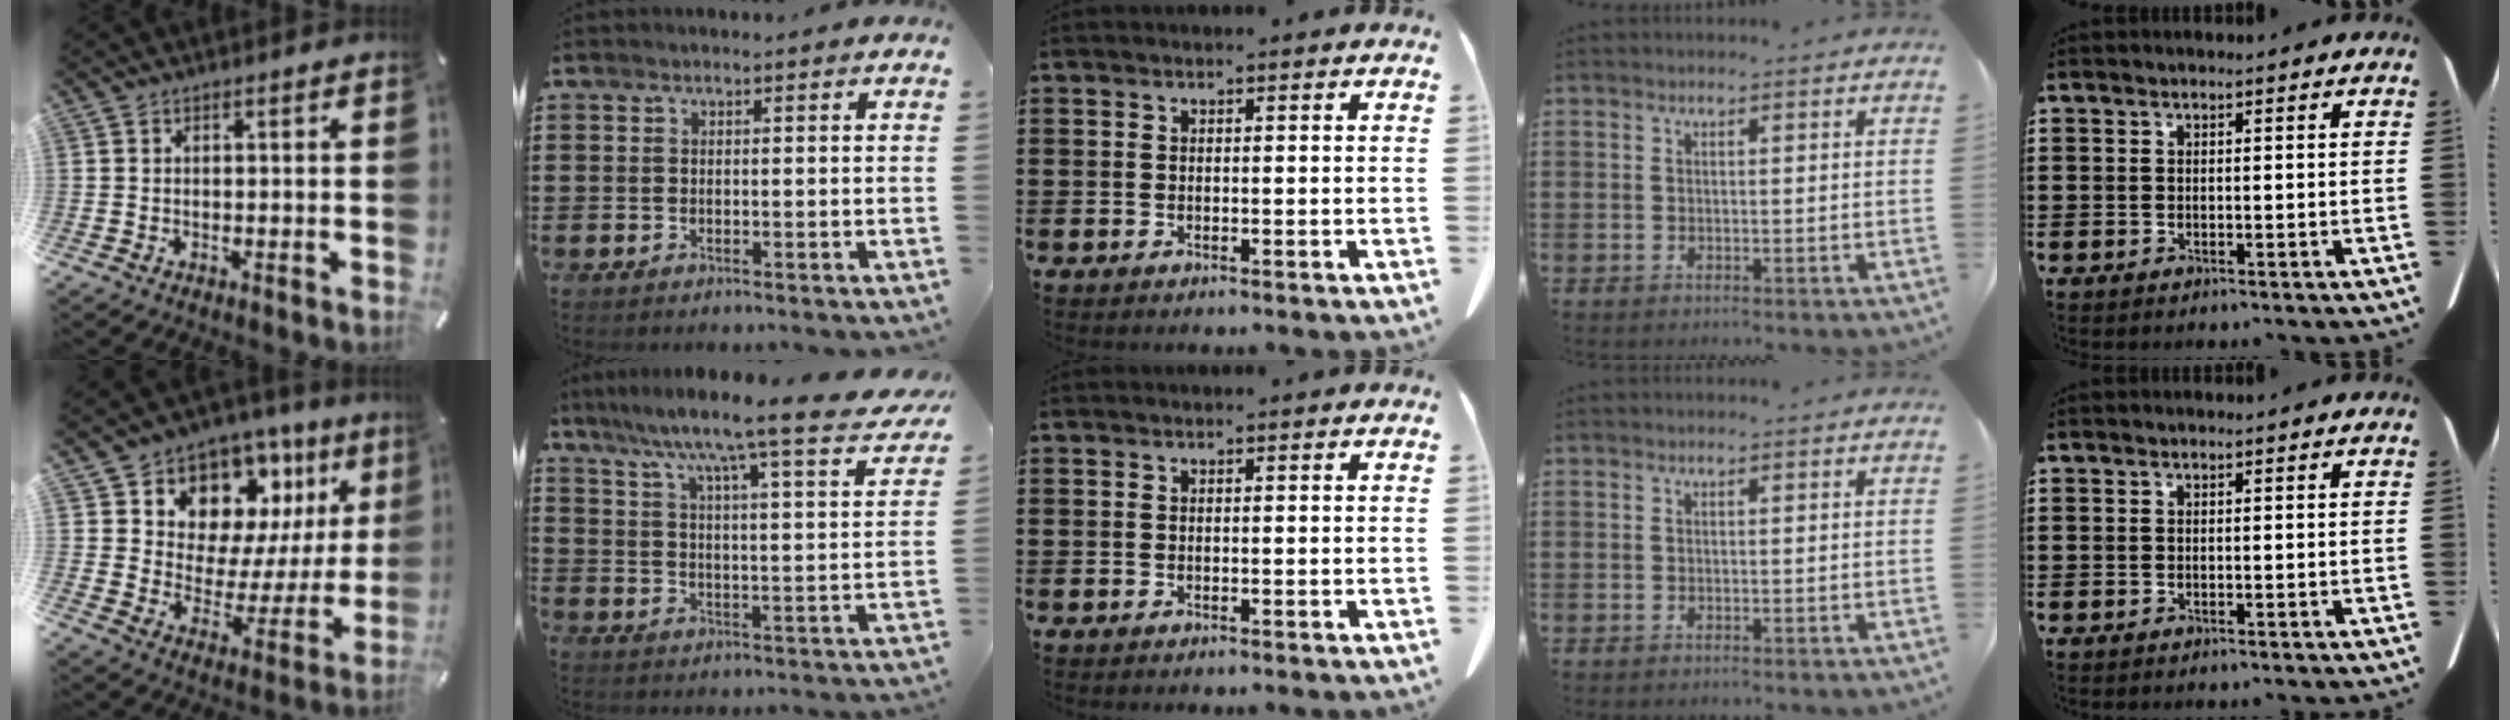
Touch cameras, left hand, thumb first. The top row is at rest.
{"thumb": {"total": 11.5, "force": [7.7, 8.1, 2.7], "torque": [-0.036, -0.088, 0.137]}, "index": {"total": 7.2, "force": [6.1, -0.9, 3.8], "torque": [-0.094, -0.055, 0.088]}}